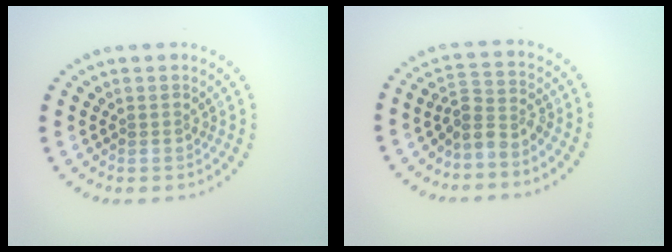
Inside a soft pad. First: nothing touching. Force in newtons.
{"total": 2.7, "press": 2.0, "slide": 1.9}